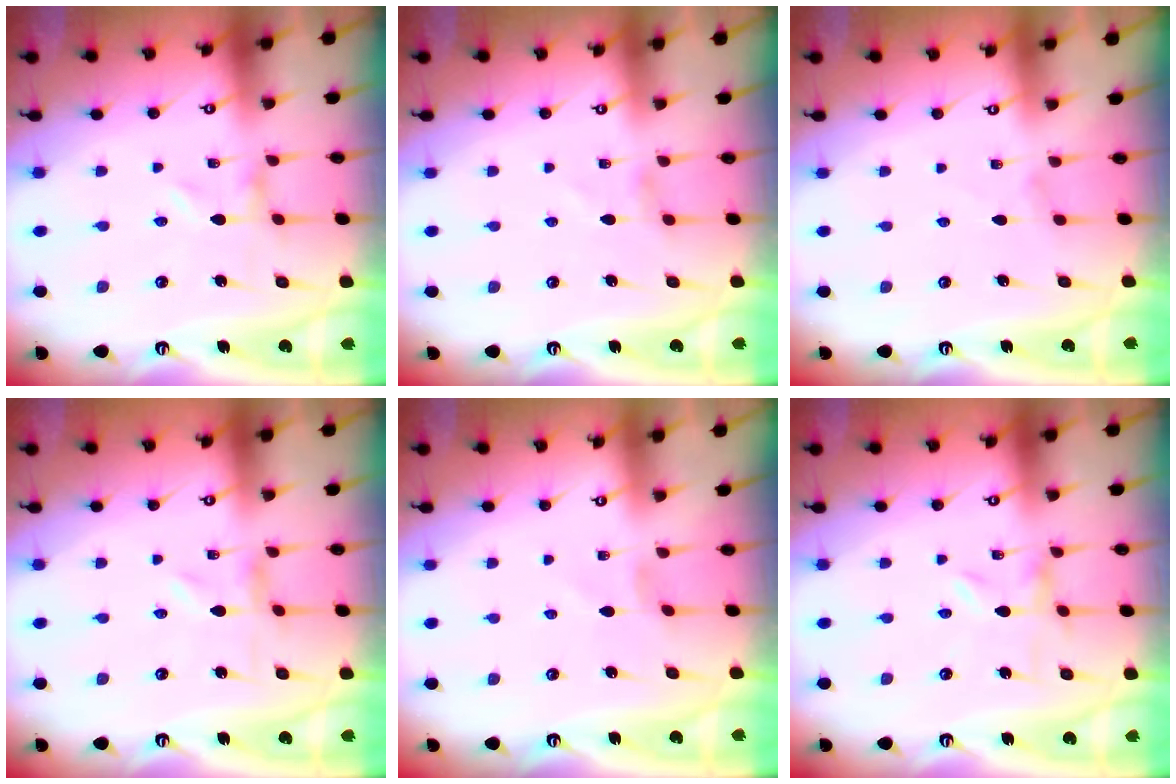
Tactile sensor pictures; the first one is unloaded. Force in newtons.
{"total": 2.5, "press": 2.5, "slide": 0.4}
{"total": 0.8, "press": 0.8, "slide": 0.1}
{"total": 0.0}
{"total": 1.9, "press": 1.9, "slide": 0.4}
{"total": 0.0}